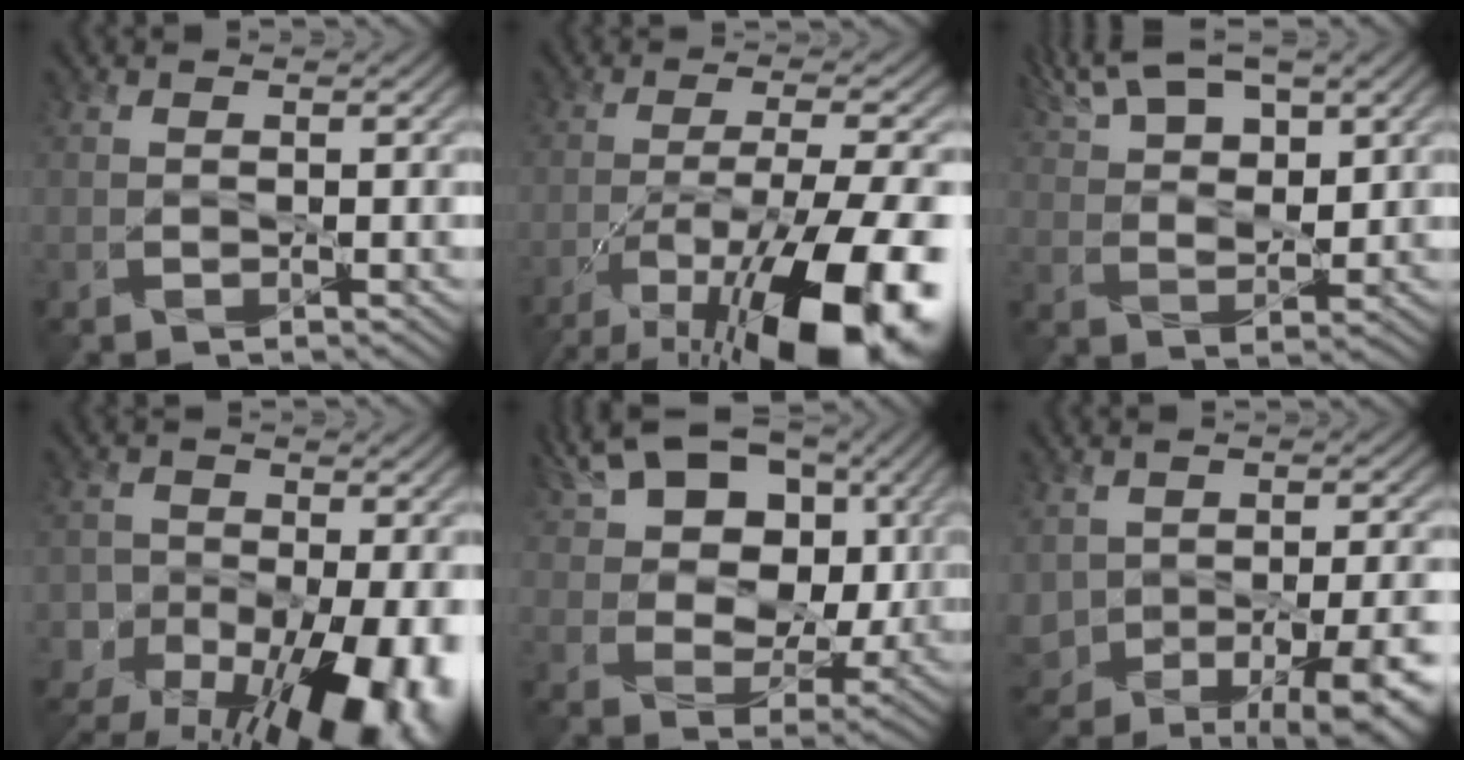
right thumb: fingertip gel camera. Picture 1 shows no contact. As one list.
[{"total": 16.8, "force": [-9.8, 5.0, 12.7], "torque": [-0.216, -0.015, -0.157]}, {"total": 11.7, "force": [7.1, 4.8, 8.0], "torque": [-0.177, 0.021, 0.121]}, {"total": 19.8, "force": [-9.5, 12.1, 12.4], "torque": [-0.205, -0.043, -0.111]}, {"total": 14.9, "force": [5.3, 9.7, 9.9], "torque": [-0.198, 0.008, 0.094]}, {"total": 13.8, "force": [-5.6, 8.6, 9.3], "torque": [-0.161, -0.029, -0.053]}]